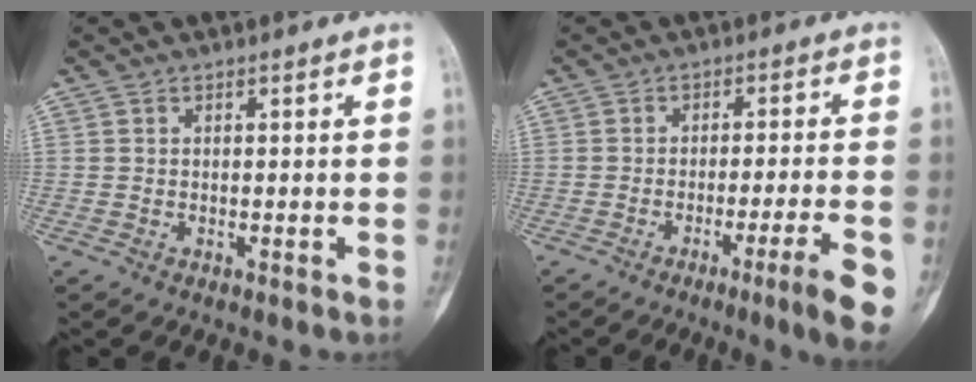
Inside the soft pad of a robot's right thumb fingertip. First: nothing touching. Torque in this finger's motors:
{"motor_torque": [-0.21, -0.03, 0.16, -0.23, 0.02]}